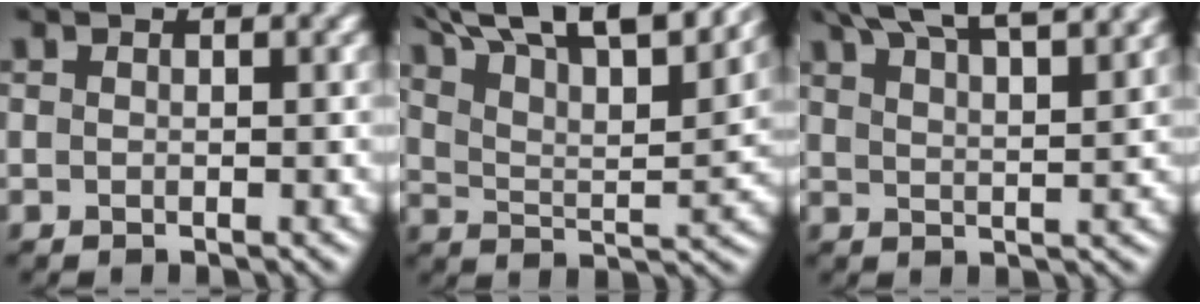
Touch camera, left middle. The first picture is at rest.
{"total": 15.8, "force": [11.7, 4.9, 9.5], "torque": [-0.161, 0.036, 0.154]}
{"total": 11.0, "force": [8.5, 3.1, 6.2], "torque": [-0.084, 0.029, 0.090]}